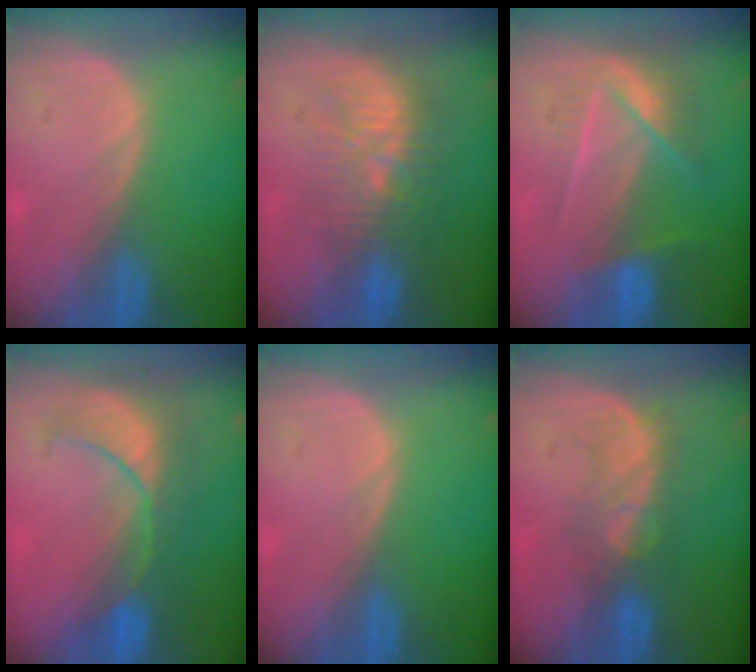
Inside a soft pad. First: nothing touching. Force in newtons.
{"total": 9.2, "press": 8.8, "slide": 2.6}
{"total": 7.3, "press": 6.4, "slide": 3.4}
{"total": 8.1, "press": 8.0, "slide": 0.8}
{"total": 0.0}
{"total": 5.6, "press": 5.5, "slide": 1.3}